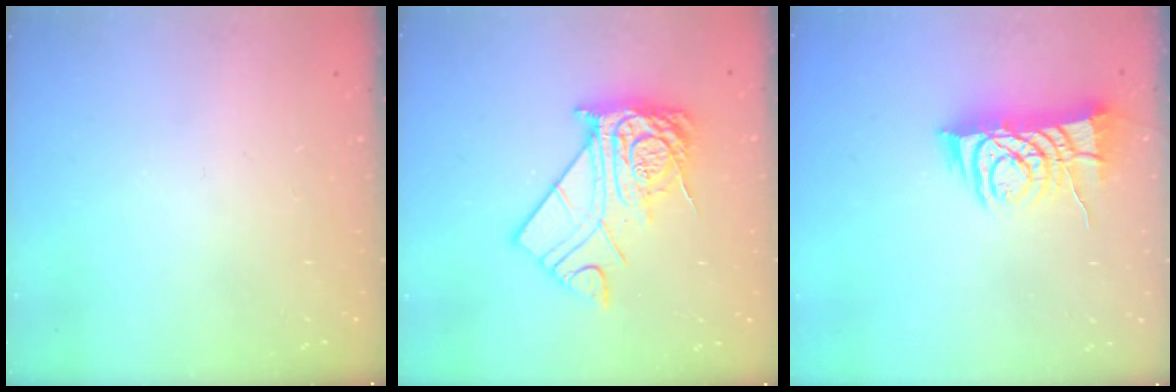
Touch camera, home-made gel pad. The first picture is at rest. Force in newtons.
{"total": 14.8, "press": 14.8, "slide": 1.3}
{"total": 9.0, "press": 8.9, "slide": 1.0}